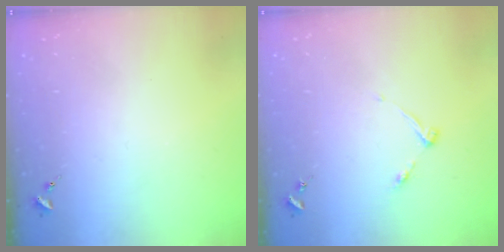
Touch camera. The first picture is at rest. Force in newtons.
{"total": 4.5, "press": 4.4, "slide": 0.6}